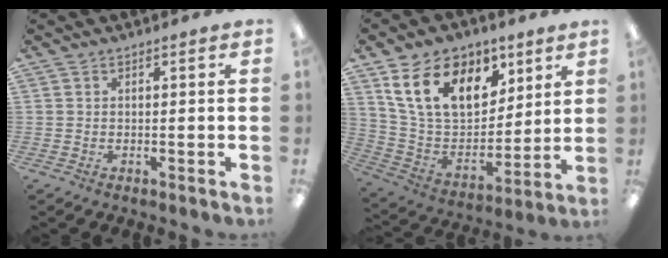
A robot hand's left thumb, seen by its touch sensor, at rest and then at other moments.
{"total": 18.7, "force": [9.8, 11.8, 10.7], "torque": [-0.204, -0.018, 0.183]}